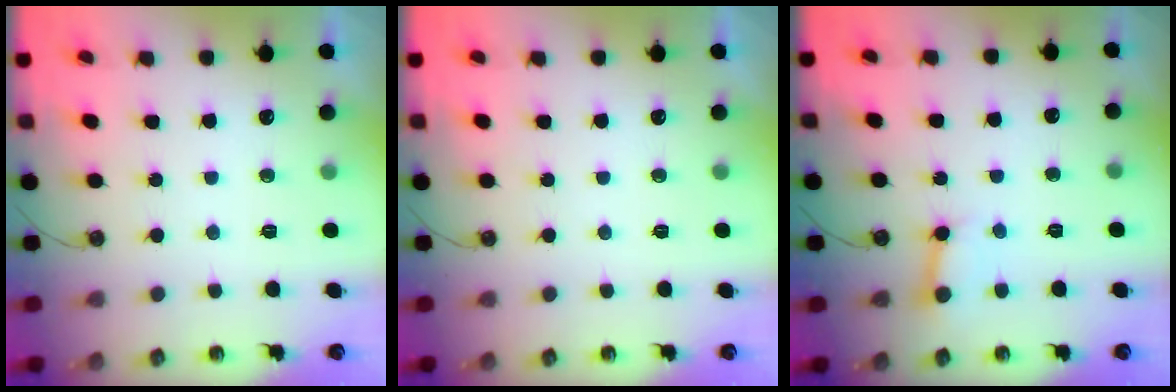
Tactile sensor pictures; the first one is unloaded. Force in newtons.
{"total": 0.0}
{"total": 4.0, "press": 4.0, "slide": 0.6}